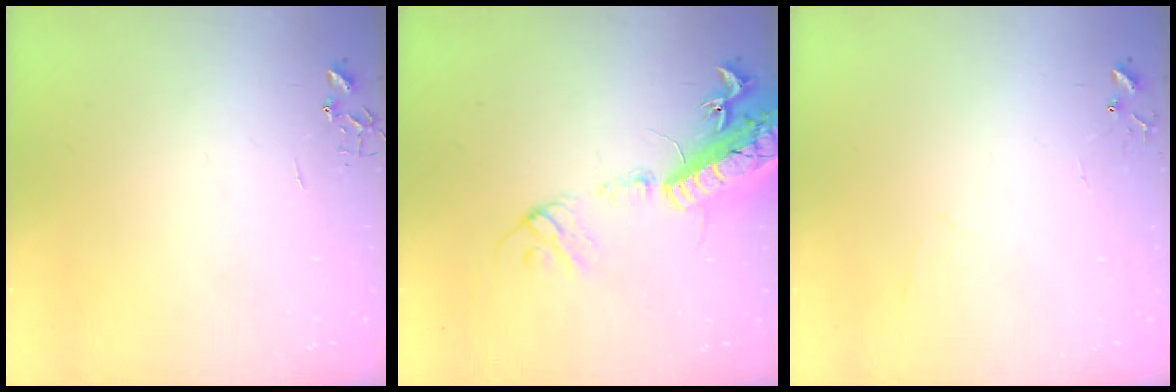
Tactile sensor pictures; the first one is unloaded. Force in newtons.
{"total": 22.7, "press": 22.1, "slide": 4.9}
{"total": 4.4, "press": 4.4, "slide": 0.4}